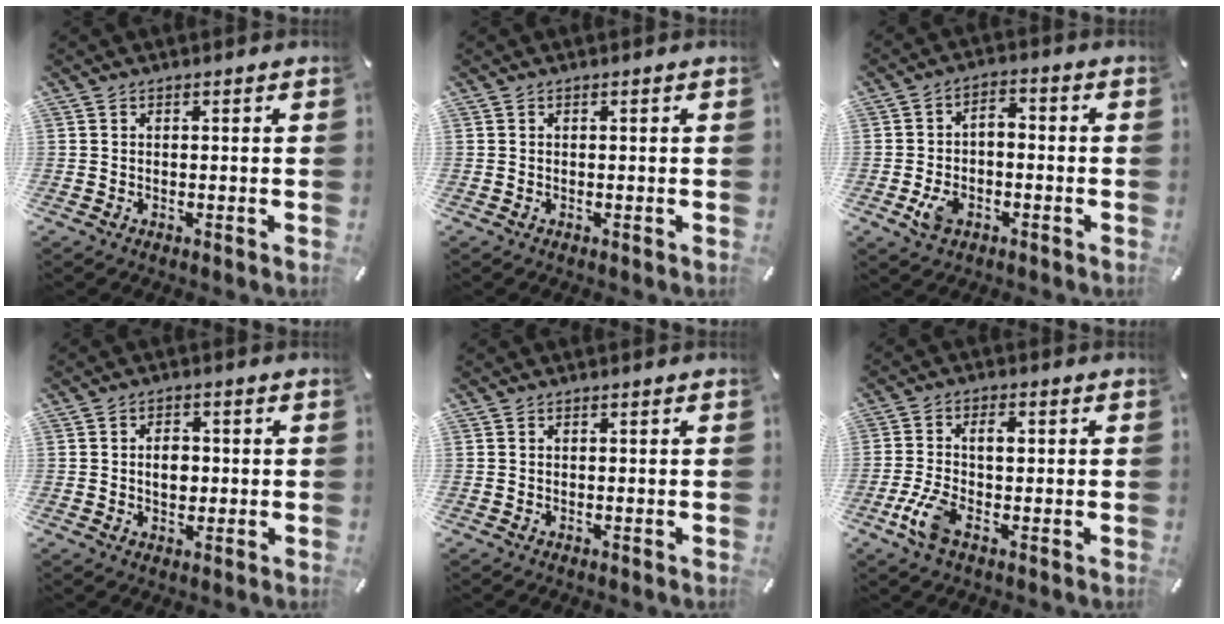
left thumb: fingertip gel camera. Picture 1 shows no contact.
{"total": 0.0}
{"total": 6.8, "force": [-2.4, 4.6, 4.4], "torque": [-0.092, 0.015, -0.044]}
{"total": 4.6, "force": [0.0, 3.3, 3.2], "torque": [-0.040, -0.004, -0.006]}
{"total": 0.0}
{"total": 7.1, "force": [-1.1, 3.5, 6.1], "torque": [-0.142, 0.001, -0.026]}